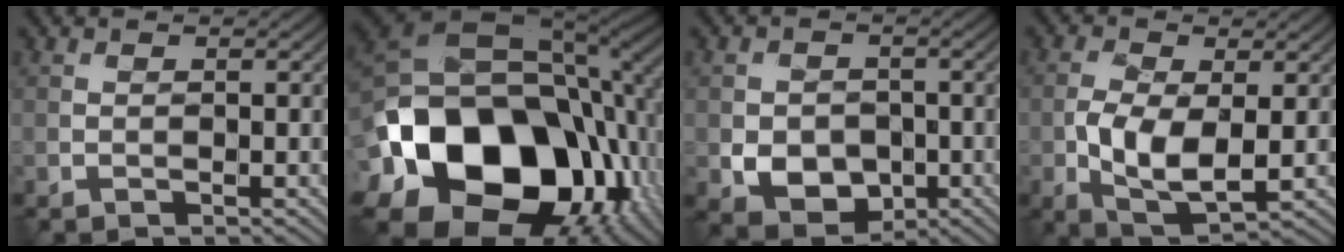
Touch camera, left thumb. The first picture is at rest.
{"total": 21.7, "force": [-4.8, 15.5, 14.4], "torque": [-0.314, -0.040, -0.065]}
{"total": 5.9, "force": [-1.6, 4.7, 3.1], "torque": [-0.065, -0.015, -0.029]}
{"total": 7.3, "force": [-0.8, 3.8, 6.2], "torque": [-0.139, -0.012, -0.010]}